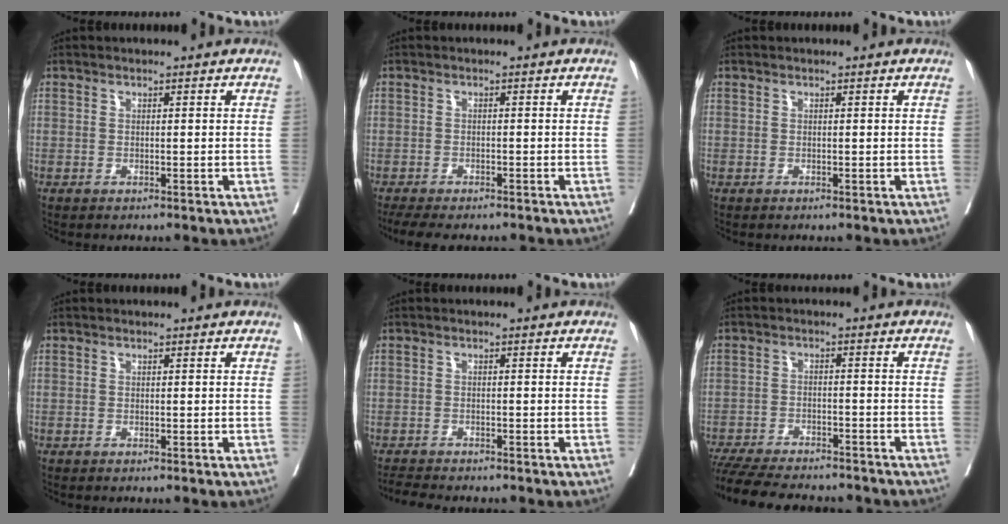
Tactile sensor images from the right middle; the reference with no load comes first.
{"total": 7.5, "force": [-6.4, 2.1, 3.5], "torque": [-0.048, -0.007, -0.091]}
{"total": 0.0}
{"total": 0.0}
{"total": 3.6, "force": [-3.4, 0.2, 1.1], "torque": [-0.017, -0.013, -0.055]}
{"total": 16.4, "force": [-14.6, 3.3, 6.7], "torque": [-0.141, -0.023, -0.207]}